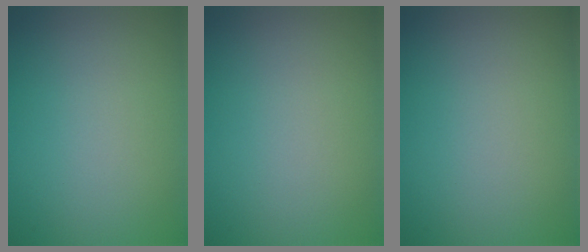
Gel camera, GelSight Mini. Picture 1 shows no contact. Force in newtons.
{"total": 0.0}
{"total": 0.0}